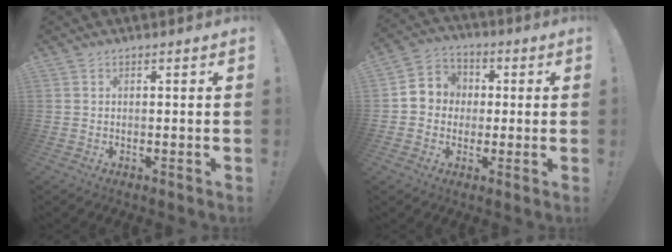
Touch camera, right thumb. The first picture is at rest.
{"total": 7.7, "force": [-0.4, 7.5, 1.8], "torque": [-0.023, 0.012, 0.001]}